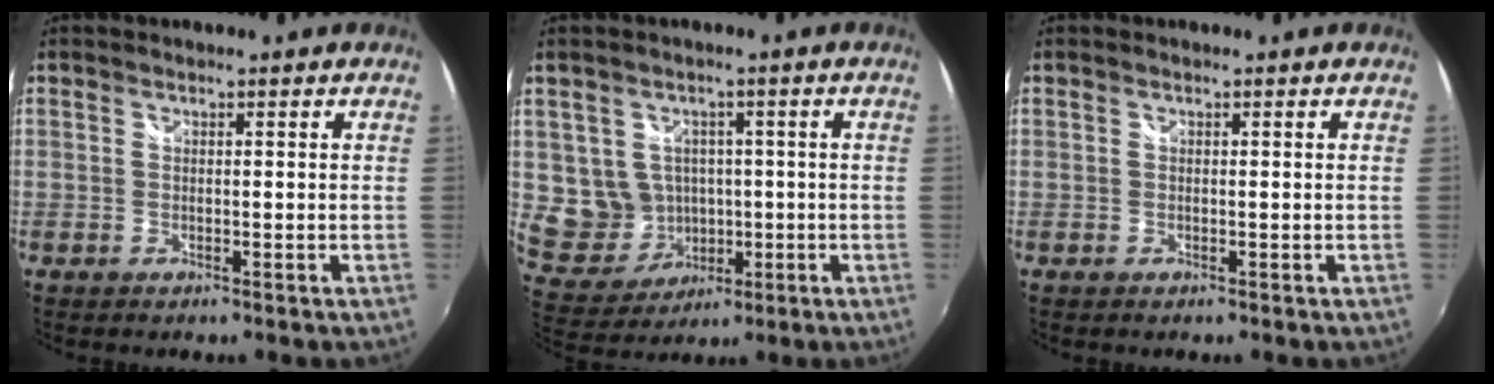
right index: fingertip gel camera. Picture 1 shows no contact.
{"total": 9.7, "force": [0.2, 9.3, 2.6], "torque": [-0.077, 0.007, 0.025]}
{"total": 0.0}